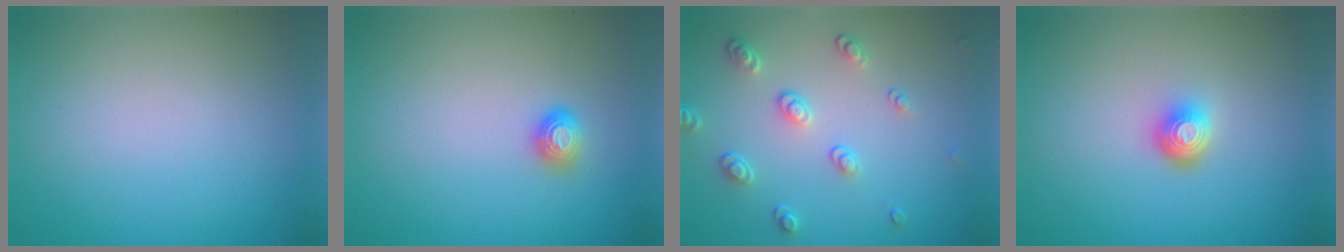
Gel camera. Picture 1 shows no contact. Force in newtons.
{"total": 1.1, "press": 1.1, "slide": 0.1}
{"total": 2.8, "press": 2.5, "slide": 1.1}
{"total": 2.2, "press": 1.4, "slide": 1.6}